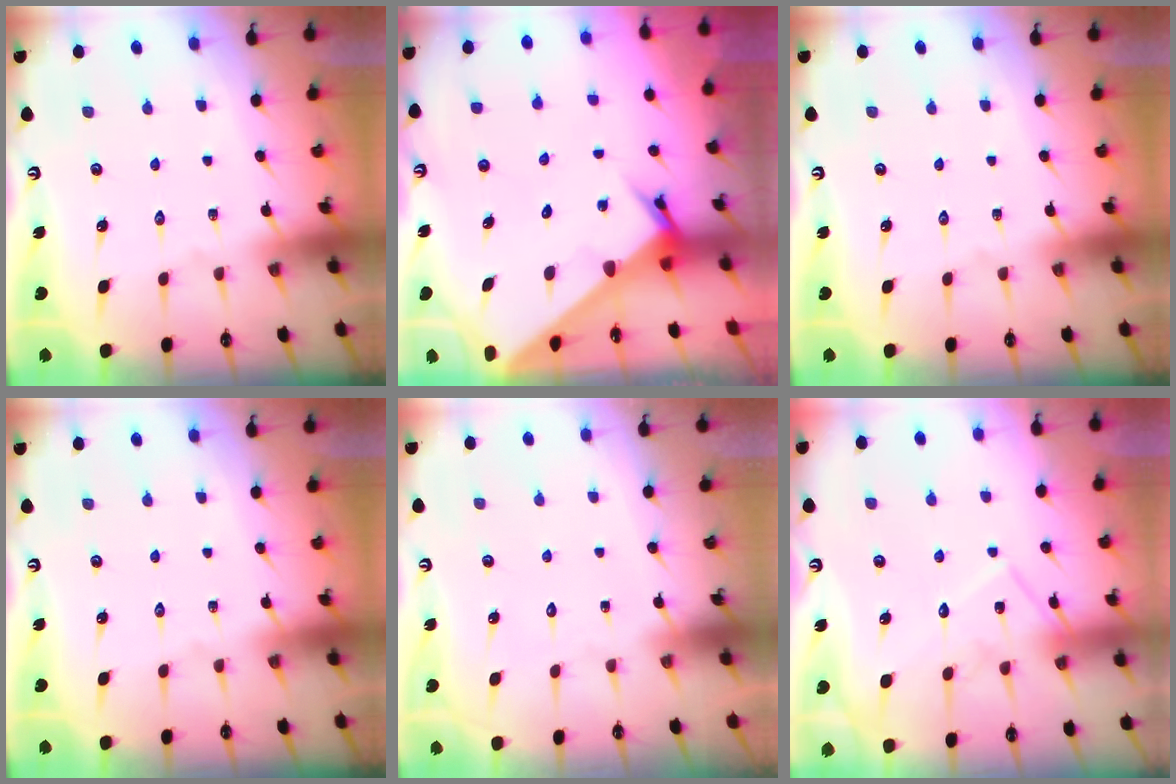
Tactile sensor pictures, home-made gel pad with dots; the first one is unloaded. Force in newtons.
{"total": 3.3, "press": 3.3, "slide": 0.2}
{"total": 0.0}
{"total": 0.0}
{"total": 1.6, "press": 1.5, "slide": 0.1}
{"total": 10.6, "press": 10.6, "slide": 0.7}